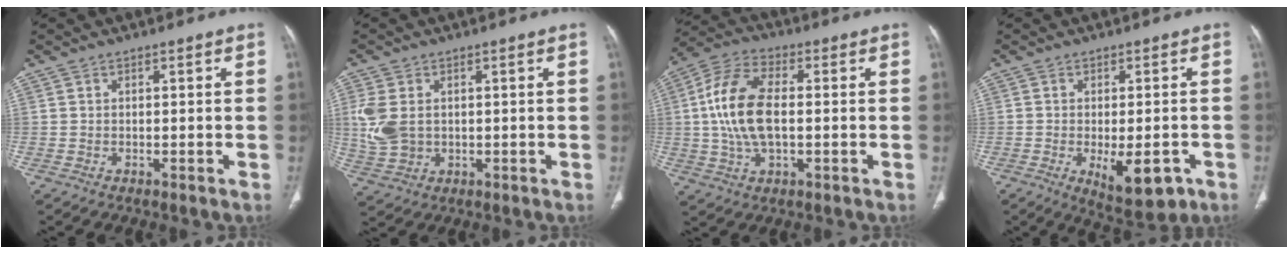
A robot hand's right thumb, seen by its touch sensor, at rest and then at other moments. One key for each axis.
{"total": 7.8, "fx": 1.0, "fy": 5.7, "fz": 5.2, "tx": -0.119, "ty": -0.001, "tz": 0.032}
{"total": 13.8, "fx": 0.3, "fy": 7.2, "fz": 11.7, "tx": -0.240, "ty": 0.019, "tz": 0.002}
{"total": 9.5, "fx": -3.5, "fy": 4.1, "fz": 7.8, "tx": -0.101, "ty": -0.004, "tz": -0.037}